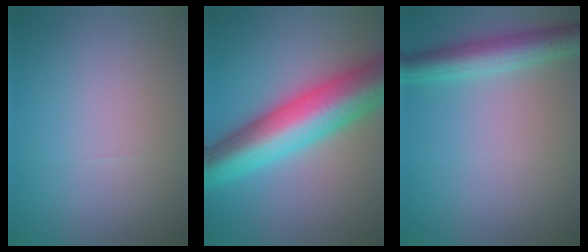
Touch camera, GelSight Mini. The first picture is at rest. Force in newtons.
{"total": 11.4, "press": 11.4, "slide": 0.2}
{"total": 4.4, "press": 4.4, "slide": 0.1}